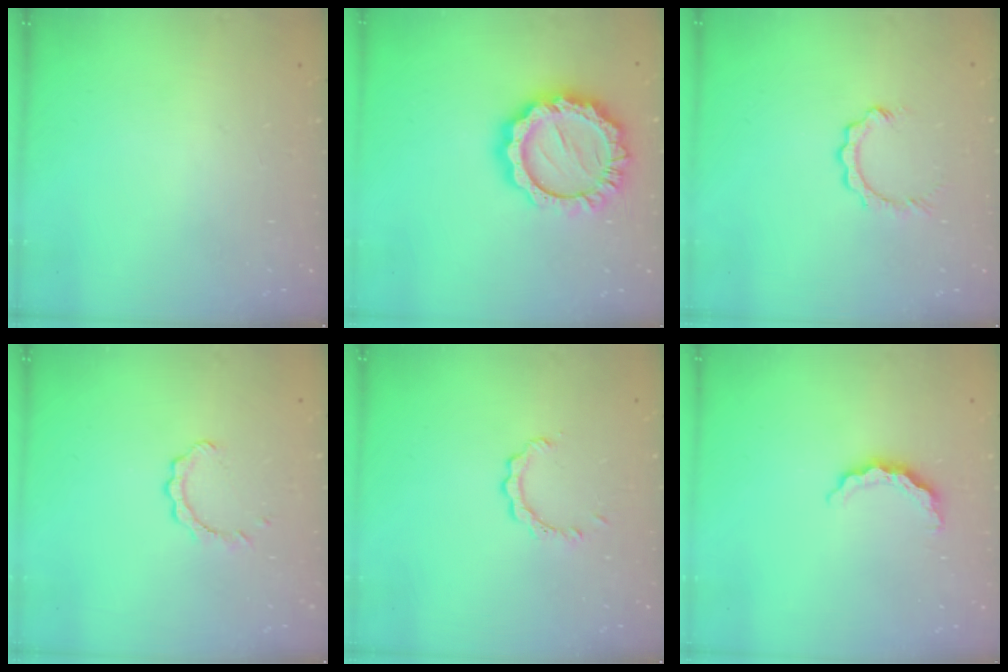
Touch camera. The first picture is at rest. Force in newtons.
{"total": 15.7, "press": 15.7, "slide": 1.1}
{"total": 2.9, "press": 2.9, "slide": 0.3}
{"total": 2.4, "press": 2.4, "slide": 0.3}
{"total": 2.6, "press": 2.6, "slide": 0.2}
{"total": 5.6, "press": 5.6, "slide": 0.7}